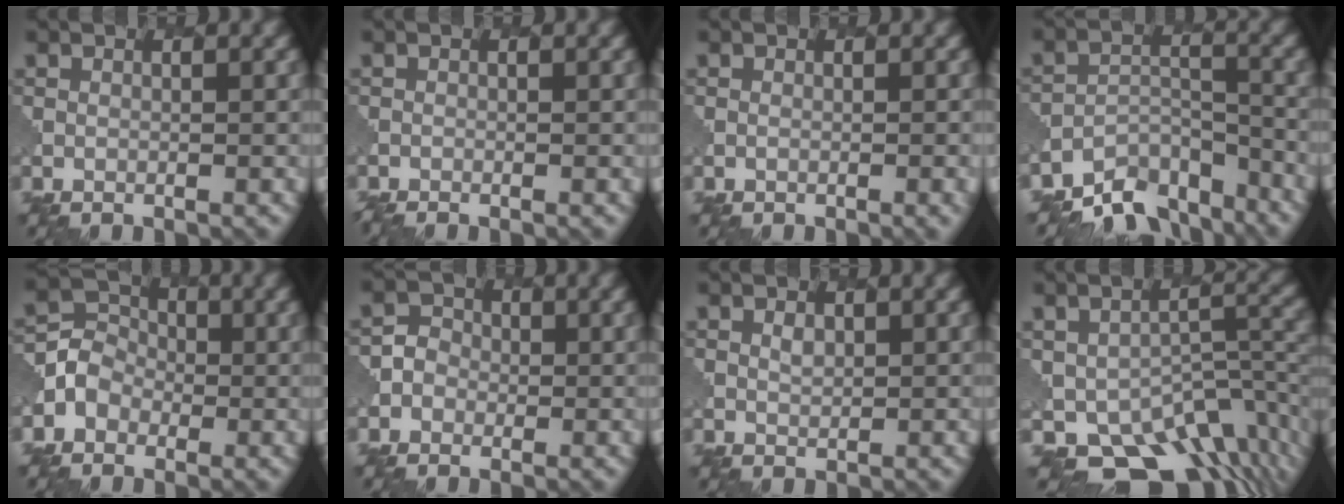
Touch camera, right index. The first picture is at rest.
{"total": 1.7, "force": [-1.6, 0.3, 0.7], "torque": [-0.010, 0.000, -0.021]}
{"total": 1.6, "force": [-0.3, 0.7, 1.4], "torque": [-0.006, 0.003, -0.007]}
{"total": 7.6, "force": [-6.7, 2.7, 2.3], "torque": [-0.037, -0.009, -0.106]}
{"total": 2.7, "force": [-0.9, 2.5, 0.5], "torque": [-0.012, 0.007, -0.025]}
{"total": 2.4, "force": [-0.6, 2.3, 0.2], "torque": [0.011, 0.009, -0.019]}
{"total": 0.9, "force": [0.8, 0.4, 0.1], "torque": [-0.006, -0.003, 0.020]}
{"total": 8.8, "force": [-5.3, 5.0, 4.9], "torque": [-0.064, -0.022, -0.079]}